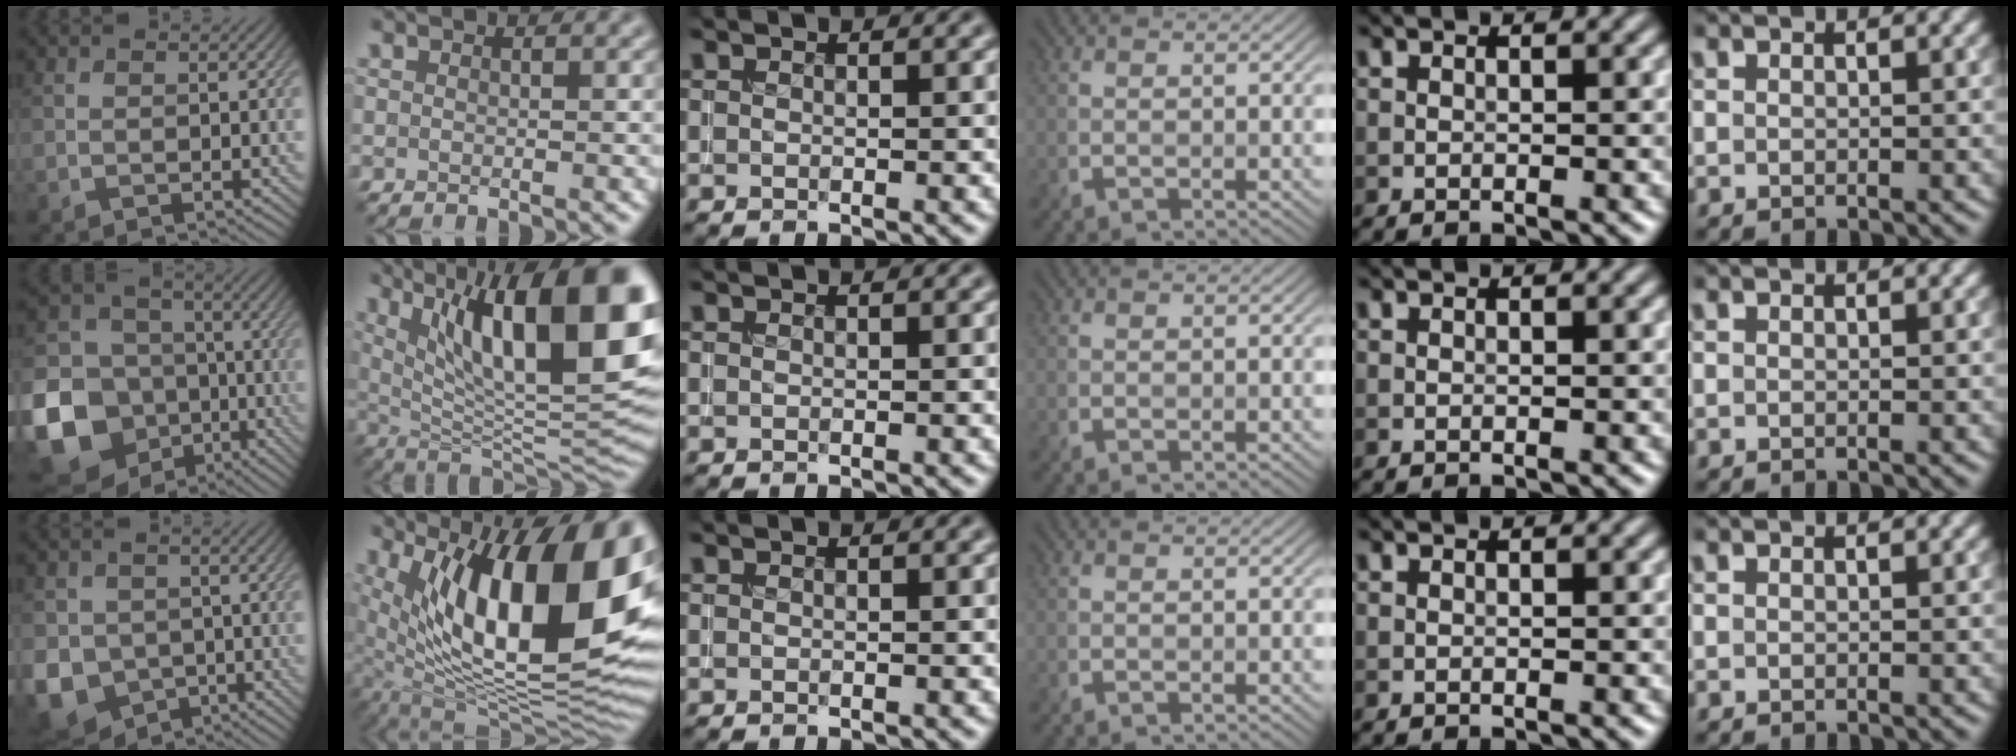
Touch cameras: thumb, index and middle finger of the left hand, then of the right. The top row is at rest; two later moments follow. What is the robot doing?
{"motion": "insert", "object": "coin"}